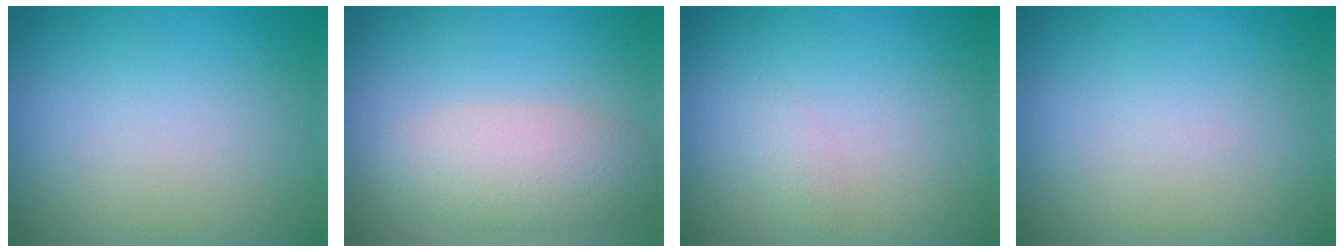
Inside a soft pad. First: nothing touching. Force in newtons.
{"total": 4.3, "press": 4.3, "slide": 0.3}
{"total": 0.8, "press": 0.8, "slide": 0.0}
{"total": 0.0}